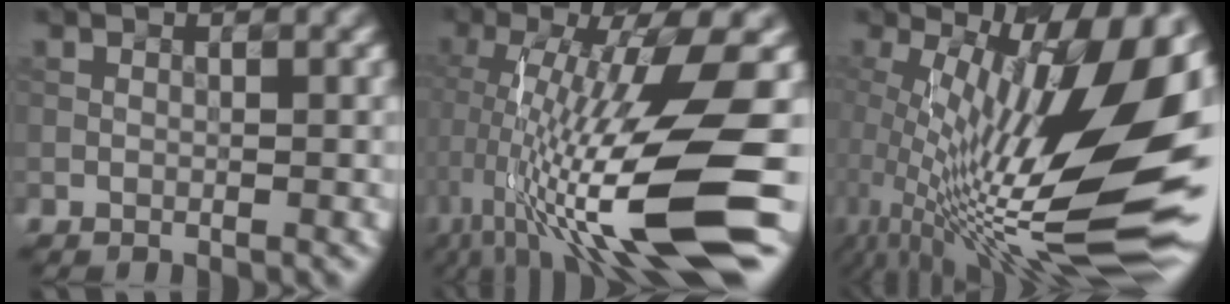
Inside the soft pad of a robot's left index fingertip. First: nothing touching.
{"total": 14.2, "force": [-2.6, 2.4, 13.8], "torque": [-0.246, 0.002, -0.033]}
{"total": 18.6, "force": [1.0, 6.5, 17.4], "torque": [-0.245, -0.006, 0.022]}